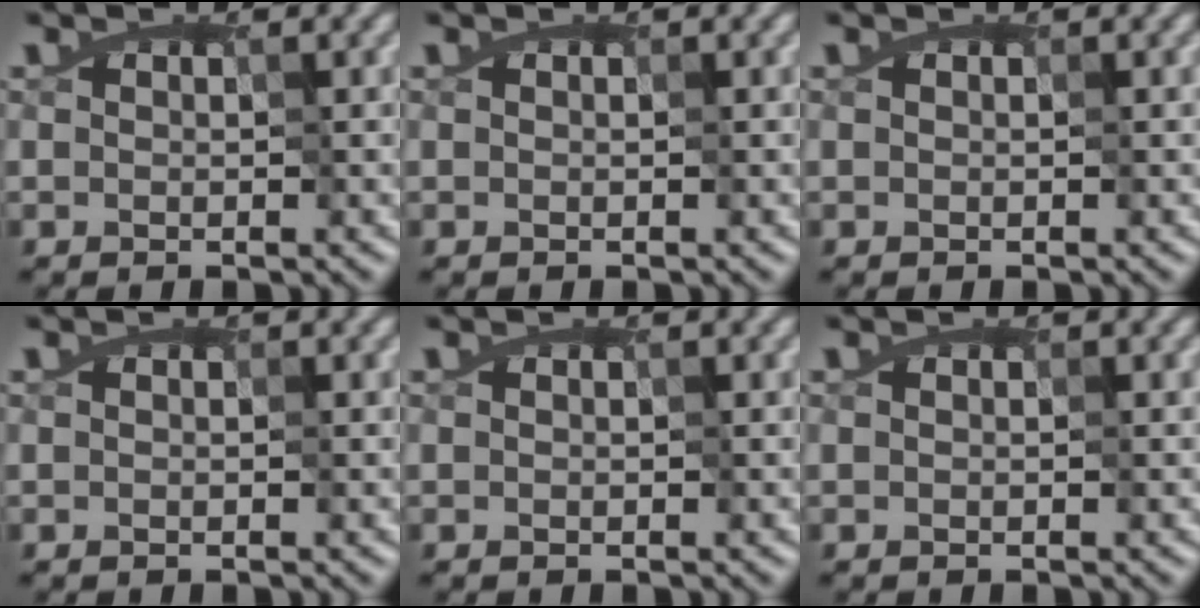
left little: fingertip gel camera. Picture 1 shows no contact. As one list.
[{"total": 0.0}, {"total": 0.0}, {"total": 0.0}, {"total": 0.0}, {"total": 0.0}]